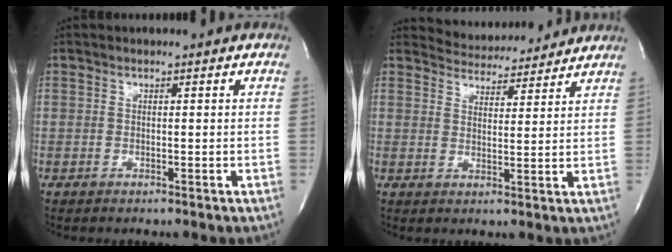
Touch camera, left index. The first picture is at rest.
{"total": 7.2, "force": [7.1, 1.4, 0.4], "torque": [-0.009, 0.006, 0.097]}